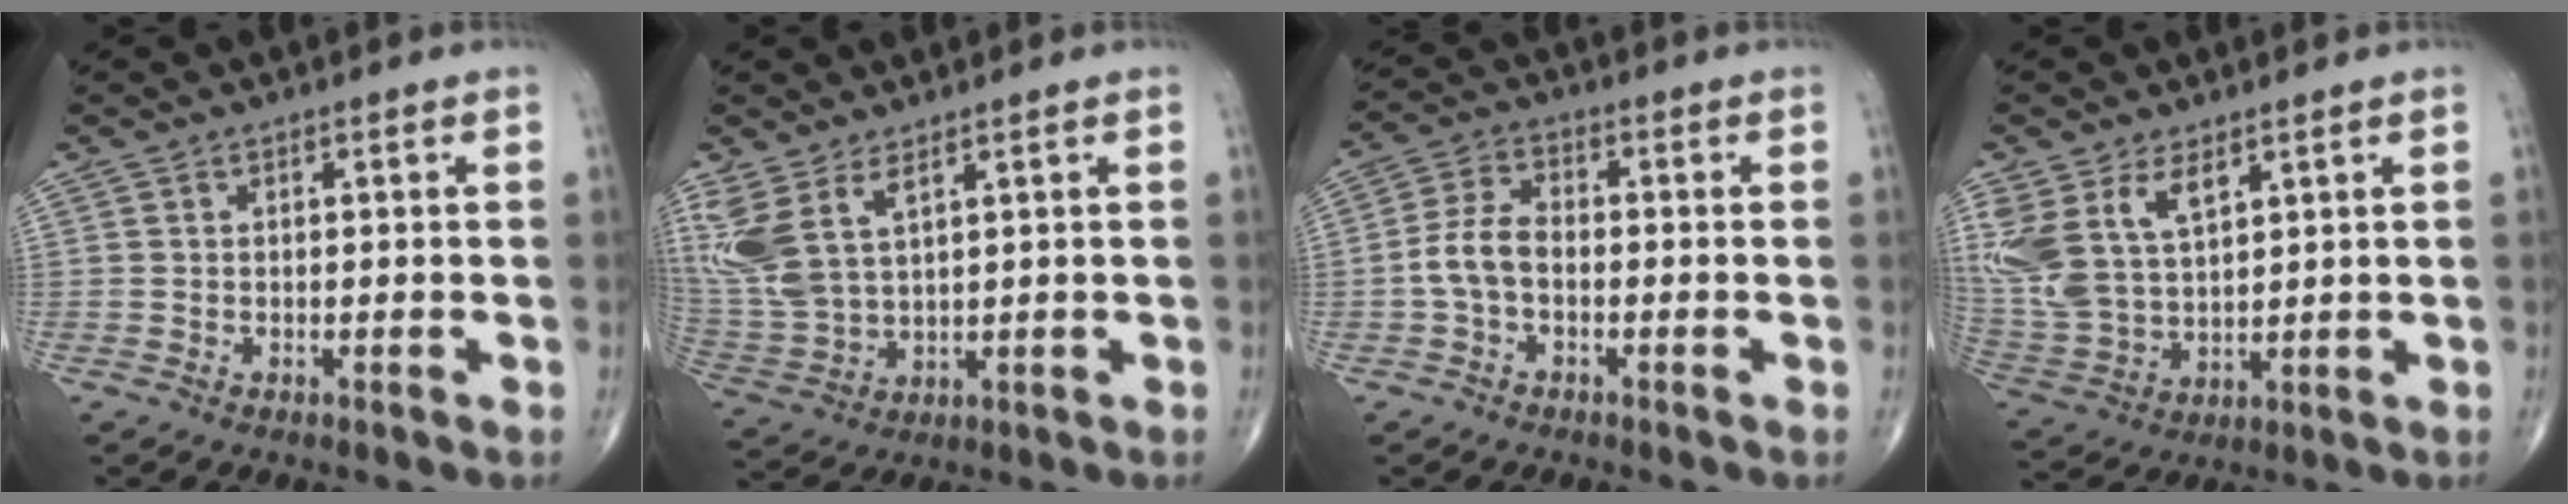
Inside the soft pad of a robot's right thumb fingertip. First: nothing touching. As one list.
[{"total": 10.2, "force": [5.3, 4.4, 7.5], "torque": [-0.182, -0.018, 0.126]}, {"total": 5.8, "force": [-1.3, 3.4, 4.5], "torque": [-0.091, 0.022, -0.033]}, {"total": 13.7, "force": [6.4, 7.7, 9.3], "torque": [-0.202, -0.019, 0.142]}]